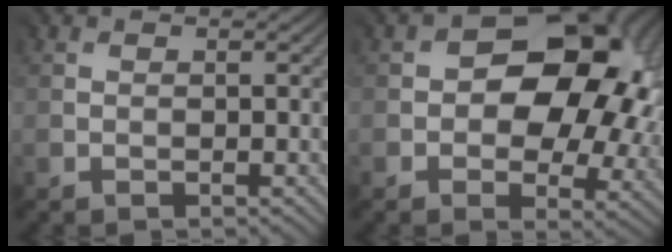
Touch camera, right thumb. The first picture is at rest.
{"total": 13.2, "force": [1.6, 8.5, 9.9], "torque": [-0.130, 0.002, 0.028]}